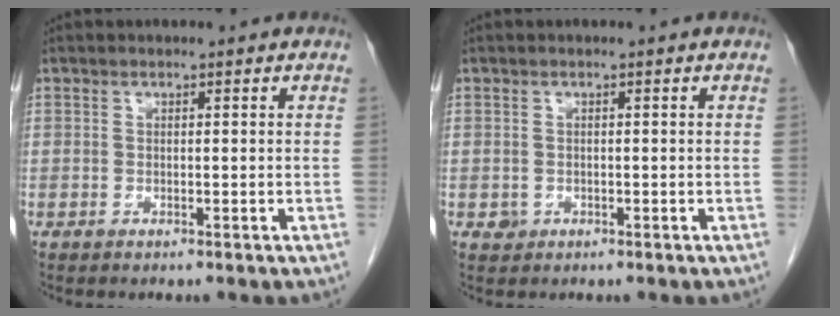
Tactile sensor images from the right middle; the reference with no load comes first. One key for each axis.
{"total": 1.1, "fx": -0.3, "fy": 1.0, "fz": 0.2, "tx": -0.001, "ty": 0.003, "tz": -0.003}